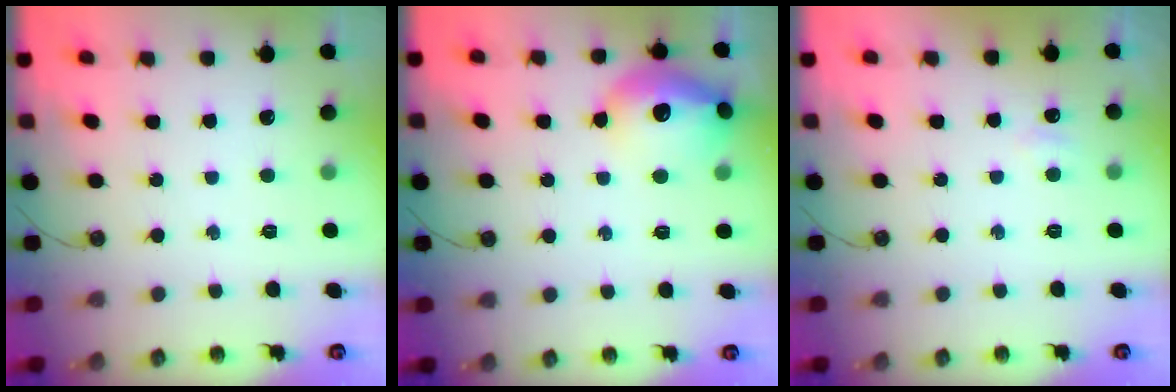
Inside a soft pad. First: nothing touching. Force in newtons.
{"total": 15.9, "press": 15.8, "slide": 1.1}
{"total": 3.5, "press": 2.8, "slide": 2.2}